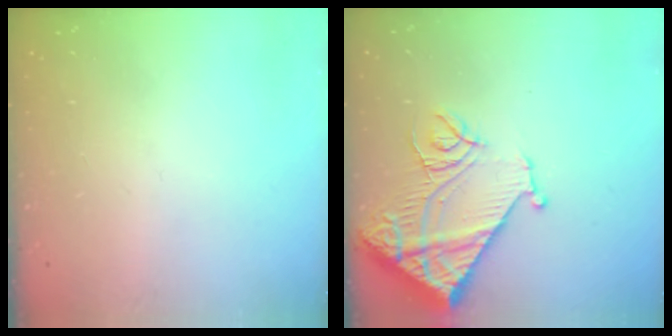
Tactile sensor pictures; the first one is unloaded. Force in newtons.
{"total": 16.9, "press": 16.9, "slide": 1.6}